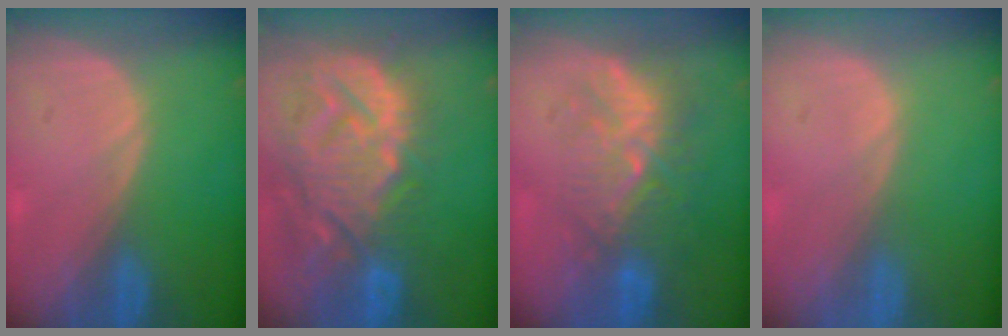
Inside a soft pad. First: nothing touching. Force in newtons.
{"total": 14.3, "press": 12.3, "slide": 7.4}
{"total": 9.1, "press": 8.4, "slide": 3.4}
{"total": 0.0}